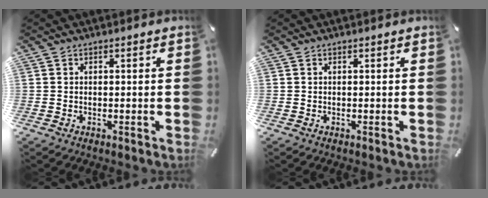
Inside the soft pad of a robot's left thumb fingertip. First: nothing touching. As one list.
[{"total": 0.0}]